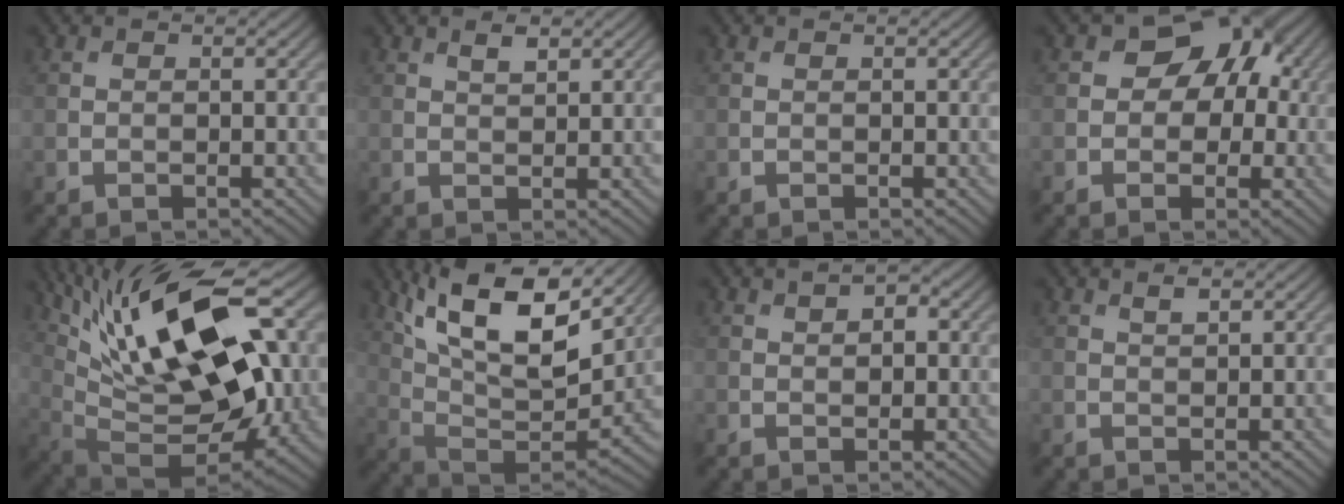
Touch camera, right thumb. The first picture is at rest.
{"total": 1.7, "force": [1.1, 0.5, 1.1], "torque": [-0.024, 0.000, 0.023]}
{"total": 0.0}
{"total": 9.0, "force": [1.4, 7.1, 5.3], "torque": [-0.048, 0.025, -0.009]}
{"total": 19.2, "force": [7.0, 8.1, 15.9], "torque": [-0.288, 0.034, 0.116]}
{"total": 17.8, "force": [10.1, 7.2, 12.8], "torque": [-0.267, 0.026, 0.167]}
{"total": 2.7, "force": [1.0, 1.4, 2.0], "torque": [-0.026, -0.001, 0.020]}
{"total": 1.2, "force": [0.8, 0.3, 0.8], "torque": [-0.019, 0.001, 0.017]}